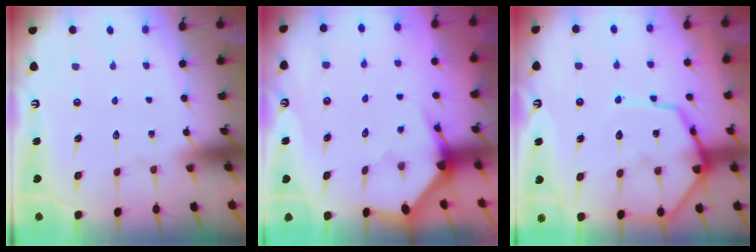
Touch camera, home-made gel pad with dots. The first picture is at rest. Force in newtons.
{"total": 3.3, "press": 3.3, "slide": 0.2}
{"total": 15.2, "press": 15.1, "slide": 1.5}